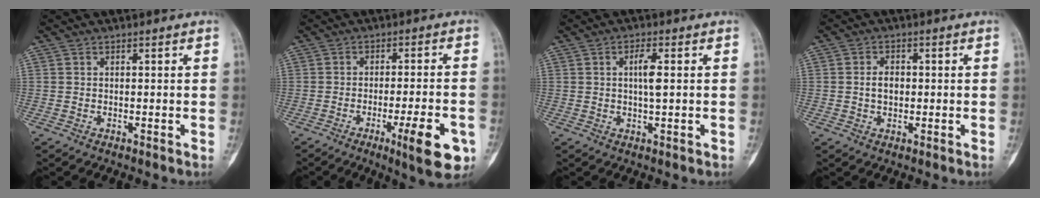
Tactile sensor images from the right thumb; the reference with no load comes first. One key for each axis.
{"total": 10.8, "fx": -4.5, "fy": 2.2, "fz": 9.6, "tx": -0.127, "ty": 0.008, "tz": -0.059}
{"total": 4.0, "fx": 0.5, "fy": 1.0, "fz": 3.8, "tx": -0.071, "ty": 0.001, "tz": 0.008}
{"total": 3.2, "fx": 0.0, "fy": 2.2, "fz": 2.3, "tx": -0.034, "ty": 0.006, "tz": -0.002}